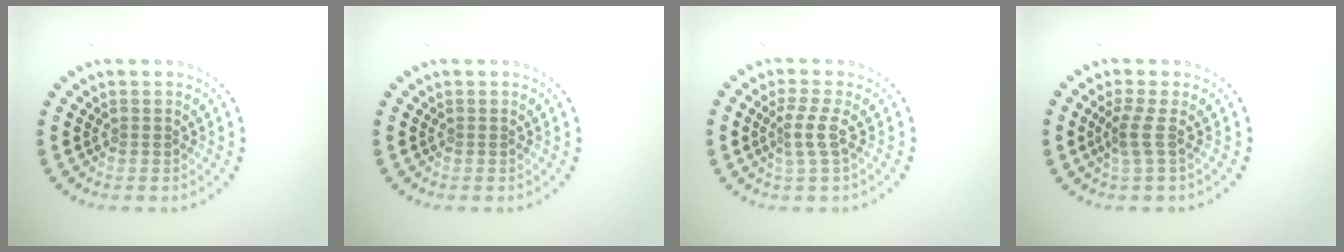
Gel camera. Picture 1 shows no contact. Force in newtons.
{"total": 0.0}
{"total": 2.1, "press": 1.5, "slide": 1.5}
{"total": 1.9, "press": 1.3, "slide": 1.4}